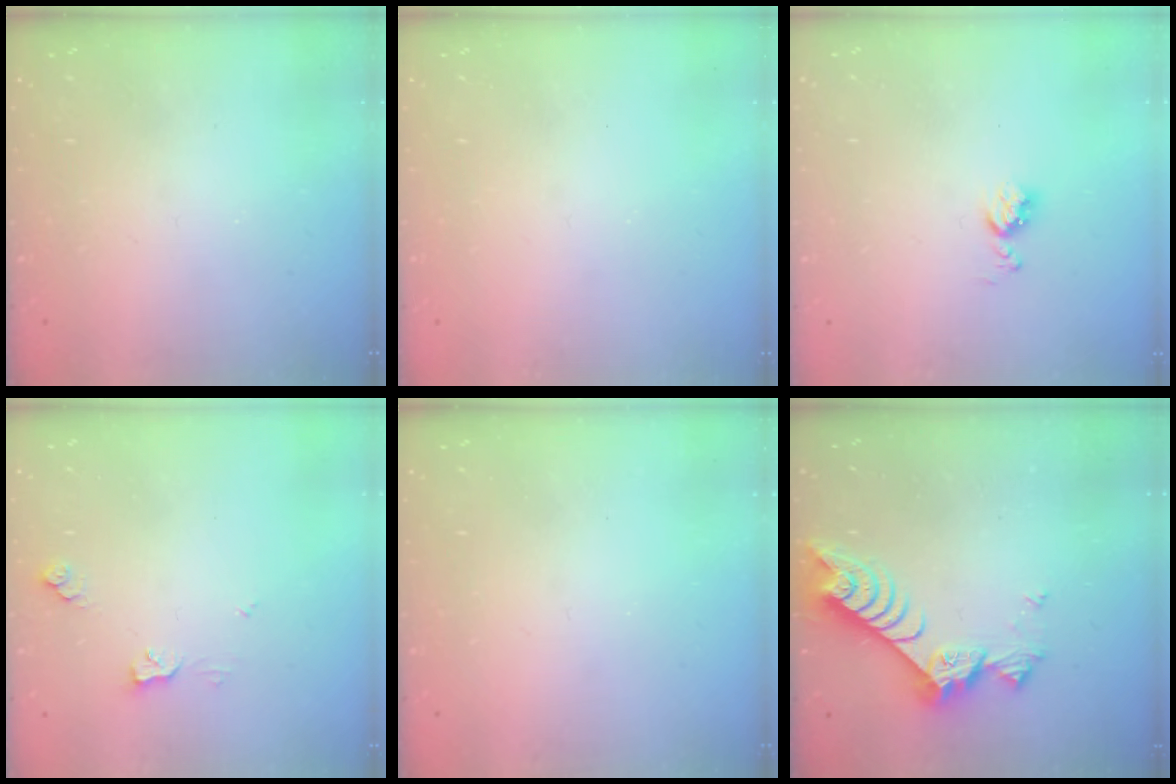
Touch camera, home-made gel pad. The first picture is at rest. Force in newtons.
{"total": 0.0}
{"total": 4.9, "press": 4.9, "slide": 0.5}
{"total": 5.7, "press": 5.6, "slide": 0.9}
{"total": 0.0}
{"total": 7.9, "press": 7.9, "slide": 0.7}